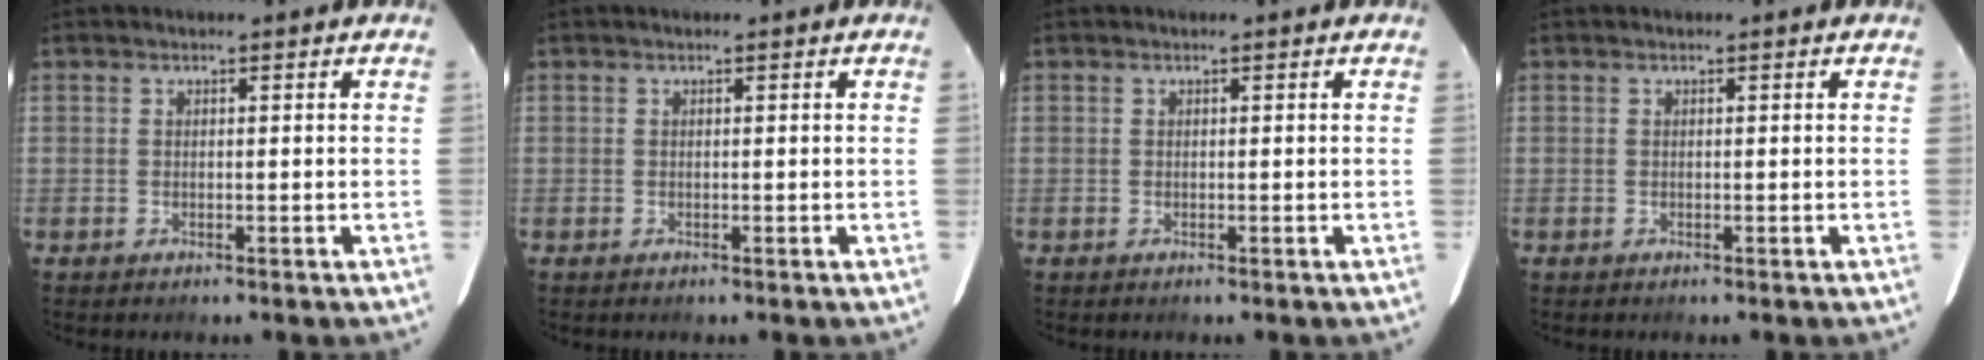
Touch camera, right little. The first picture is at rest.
{"total": 0.0}
{"total": 0.0}
{"total": 0.0}